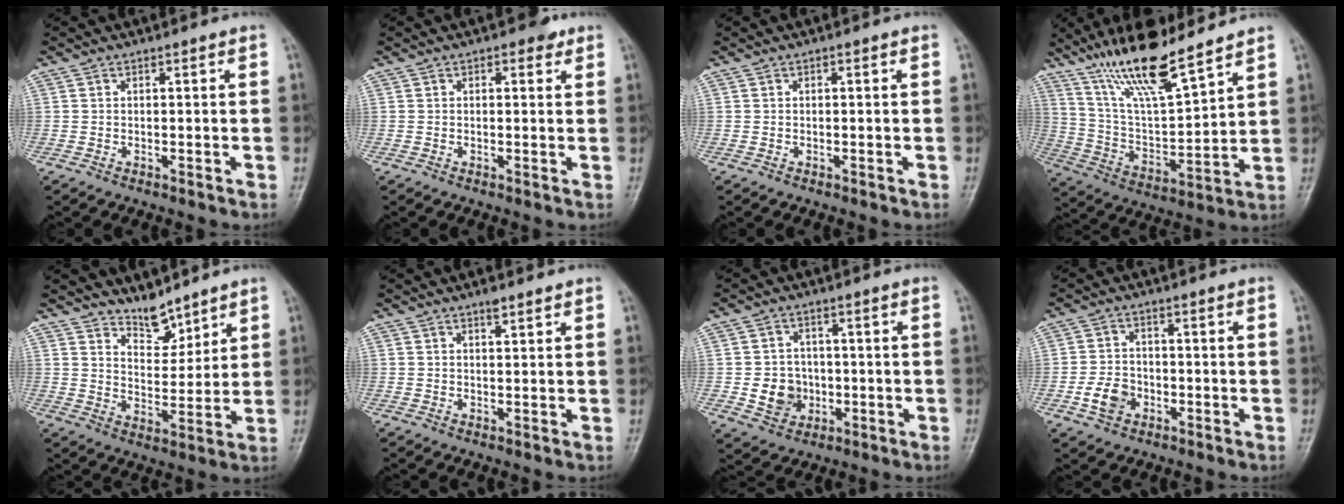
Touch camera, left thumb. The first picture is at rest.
{"total": 2.0, "force": [1.2, 1.2, 1.1], "torque": [-0.001, -0.003, 0.012]}
{"total": 0.0}
{"total": 16.9, "force": [13.1, 3.2, 10.2], "torque": [-0.171, -0.063, 0.248]}
{"total": 6.8, "force": [5.9, 2.7, 1.7], "torque": [-0.002, -0.055, 0.112]}
{"total": 1.9, "force": [1.5, 0.6, 1.0], "torque": [-0.010, -0.009, 0.025]}
{"total": 6.6, "force": [-0.7, 6.0, 2.6], "torque": [-0.014, 0.008, -0.006]}
{"total": 5.0, "force": [-1.7, 4.0, 2.6], "torque": [-0.037, 0.011, -0.032]}